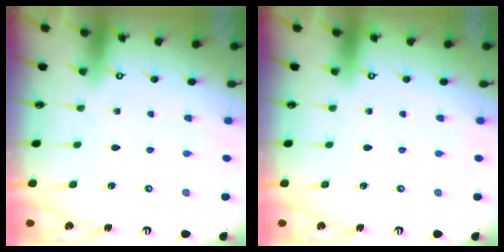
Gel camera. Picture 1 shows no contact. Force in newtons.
{"total": 0.0}